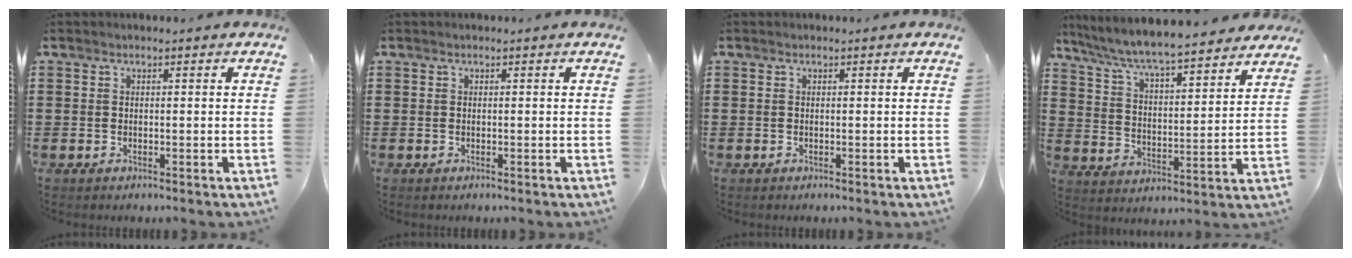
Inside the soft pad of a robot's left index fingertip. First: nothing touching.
{"total": 0.0}
{"total": 0.0}
{"total": 6.2, "force": [5.8, 0.2, 2.2], "torque": [-0.070, -0.043, 0.095]}